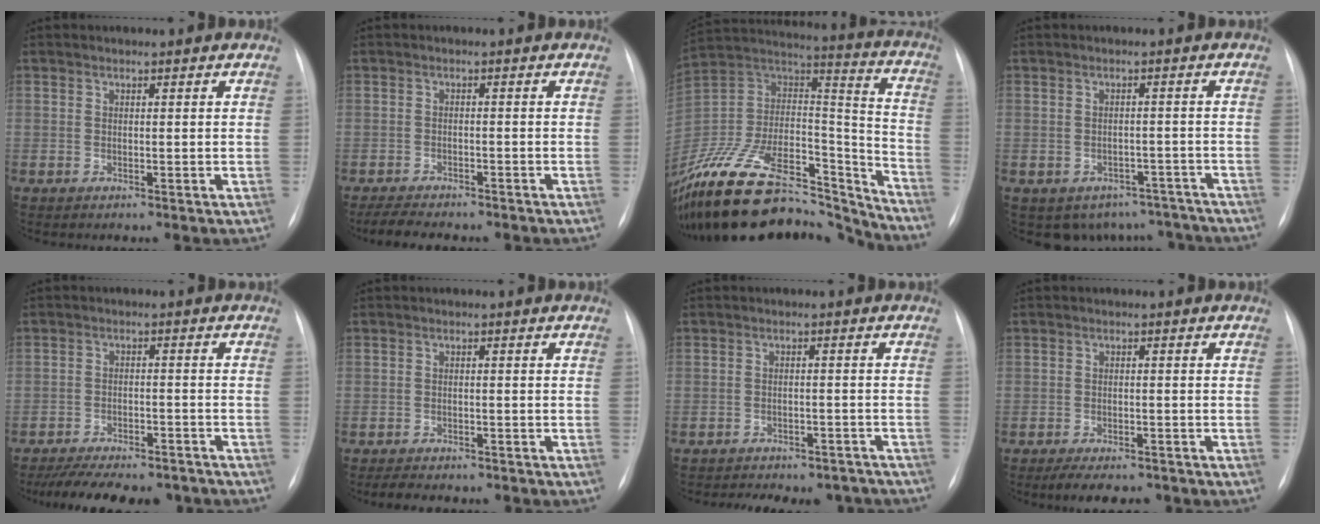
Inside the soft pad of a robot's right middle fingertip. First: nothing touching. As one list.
[{"total": 7.3, "force": [-6.3, 1.8, 3.2], "torque": [-0.052, -0.008, -0.086]}, {"total": 31.4, "force": [-25.7, 10.2, 14.9], "torque": [-0.273, 0.008, -0.412]}, {"total": 9.1, "force": [-7.4, 5.3, 0.8], "torque": [0.004, 0.025, -0.079]}, {"total": 15.2, "force": [-13.1, 4.7, 6.1], "torque": [-0.122, 0.000, -0.177]}, {"total": 6.4, "force": [-5.5, 2.0, 2.7], "torque": [-0.044, -0.005, -0.068]}, {"total": 13.8, "force": [-12.2, 5.3, 3.9], "torque": [-0.072, 0.010, -0.134]}, {"total": 6.9, "force": [-5.7, 2.4, 3.0], "torque": [-0.039, -0.005, -0.078]}]